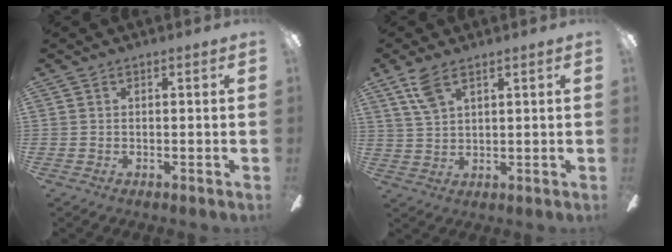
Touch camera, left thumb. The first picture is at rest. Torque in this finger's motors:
{"motor_torque": [0.02, -0.01, -0.04, -0.01, -0.02]}